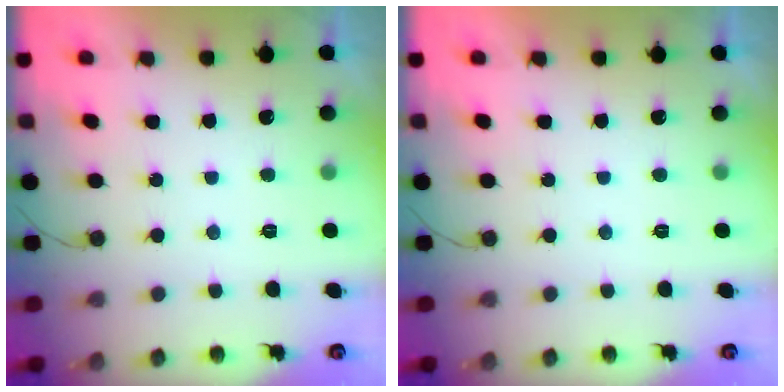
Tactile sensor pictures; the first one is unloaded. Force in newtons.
{"total": 1.8, "press": 1.7, "slide": 0.1}